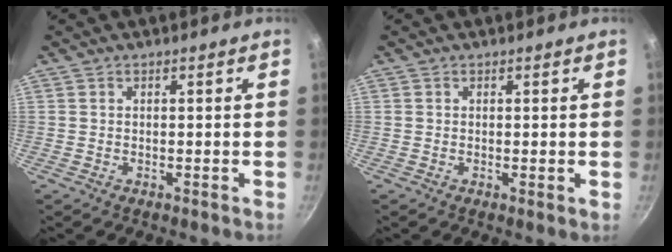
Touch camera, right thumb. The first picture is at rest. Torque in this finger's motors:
{"motor_torque": [-0.63, -0.24, -0.21, -0.09, -0.03]}